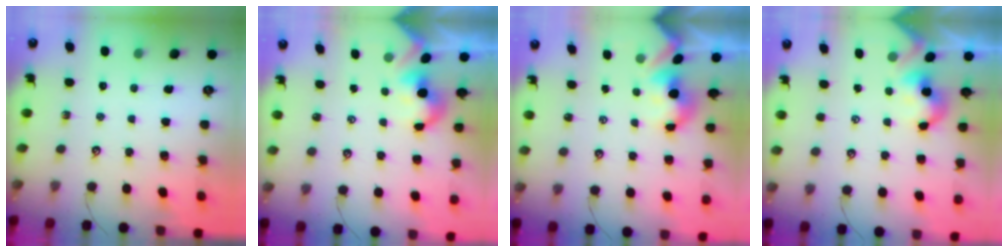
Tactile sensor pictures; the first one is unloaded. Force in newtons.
{"total": 2.0, "press": 1.9, "slide": 0.4}
{"total": 1.9, "press": 1.9, "slide": 0.2}
{"total": 1.2, "press": 1.1, "slide": 0.3}